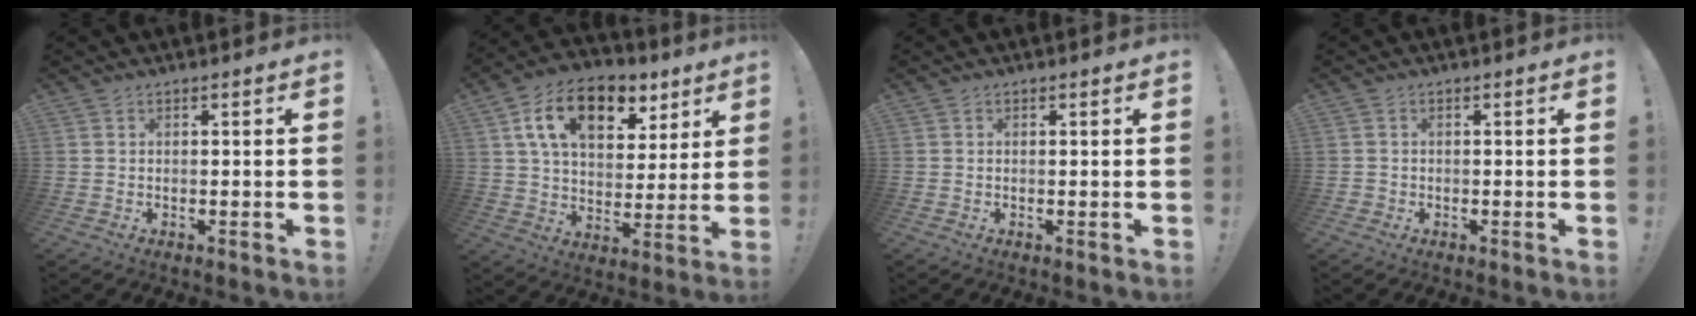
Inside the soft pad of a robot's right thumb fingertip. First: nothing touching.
{"total": 17.3, "force": [8.7, 10.4, 10.8], "torque": [-0.171, -0.032, 0.156]}
{"total": 0.0}
{"total": 1.0, "force": [-0.5, 0.8, 0.2], "torque": [-0.003, 0.003, -0.009]}